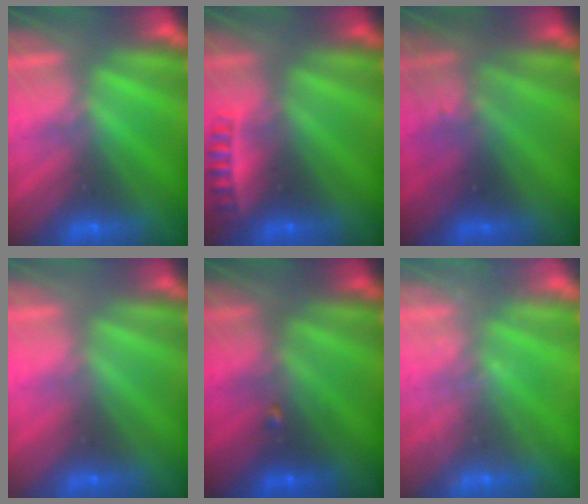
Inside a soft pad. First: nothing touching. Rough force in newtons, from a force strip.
{"total": 2.4}
{"total": 2.8}
{"total": 3.6}
{"total": 1.9}
{"total": 2.4}